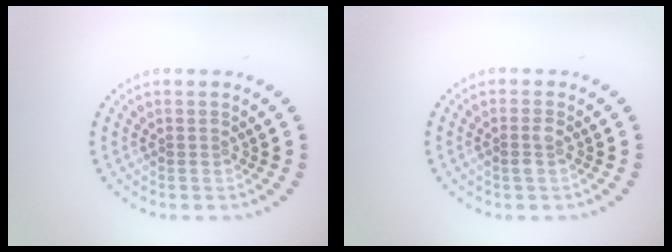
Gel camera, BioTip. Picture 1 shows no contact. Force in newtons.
{"total": 1.1, "press": 1.1, "slide": 0.2}